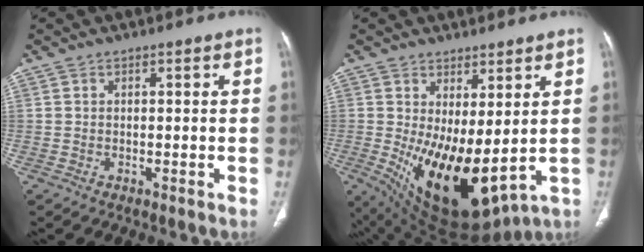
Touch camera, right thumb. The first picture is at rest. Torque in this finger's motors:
{"motor_torque": [2.51, 2.50, 1.93, -0.30, 0.59]}